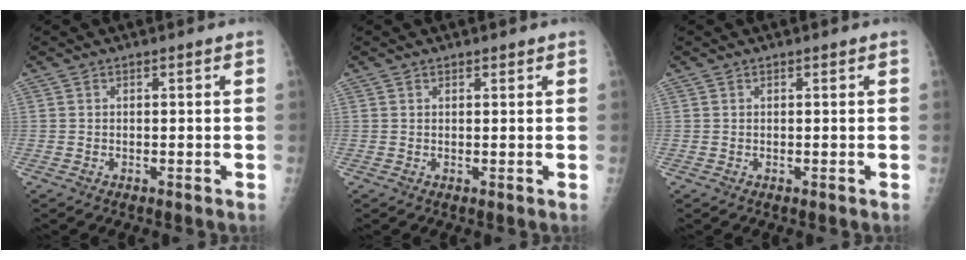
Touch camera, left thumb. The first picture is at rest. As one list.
[{"total": 0.7, "force": [0.6, 0.4, 0.1], "torque": [0.005, -0.005, 0.007]}, {"total": 0.0}]